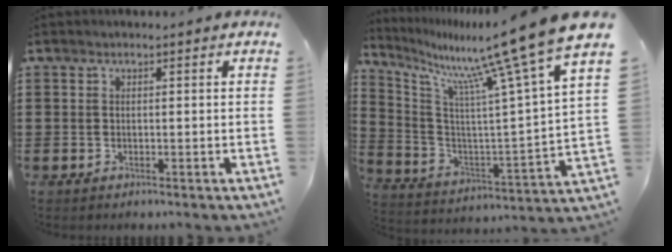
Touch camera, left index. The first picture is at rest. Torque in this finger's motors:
{"motor_torque": [0.78, -0.19, 1.05, 0.21]}